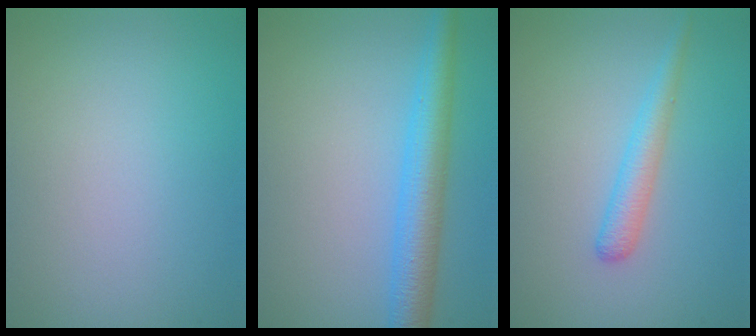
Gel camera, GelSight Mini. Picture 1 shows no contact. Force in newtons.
{"total": 4.9, "press": 4.9, "slide": 0.3}
{"total": 2.2, "press": 2.2, "slide": 0.1}